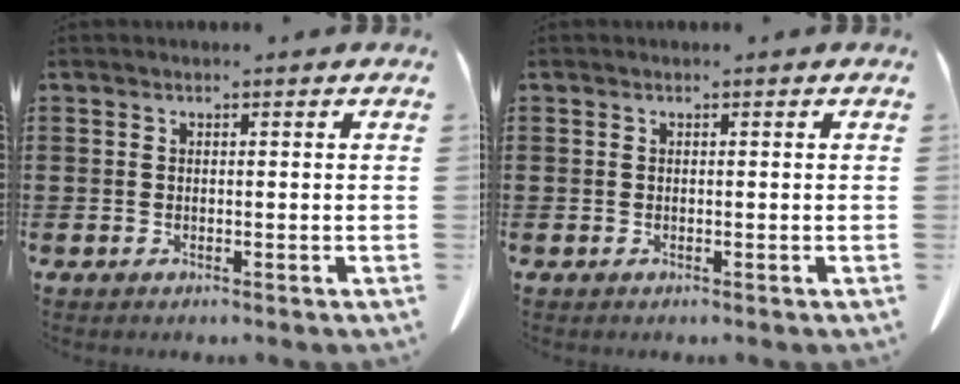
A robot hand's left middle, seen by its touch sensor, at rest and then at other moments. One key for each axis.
{"total": 0.0}